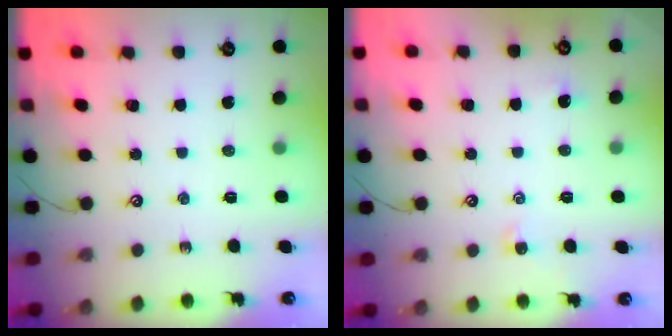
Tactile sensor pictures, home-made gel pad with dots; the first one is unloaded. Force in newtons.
{"total": 0.0}